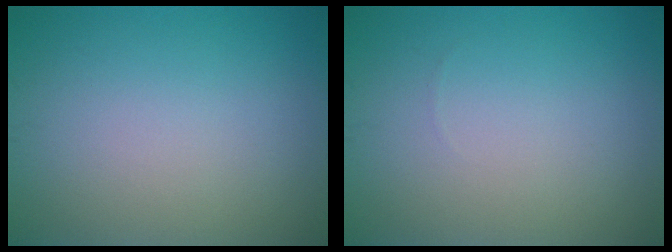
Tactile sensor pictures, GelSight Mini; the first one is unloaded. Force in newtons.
{"total": 0.0}